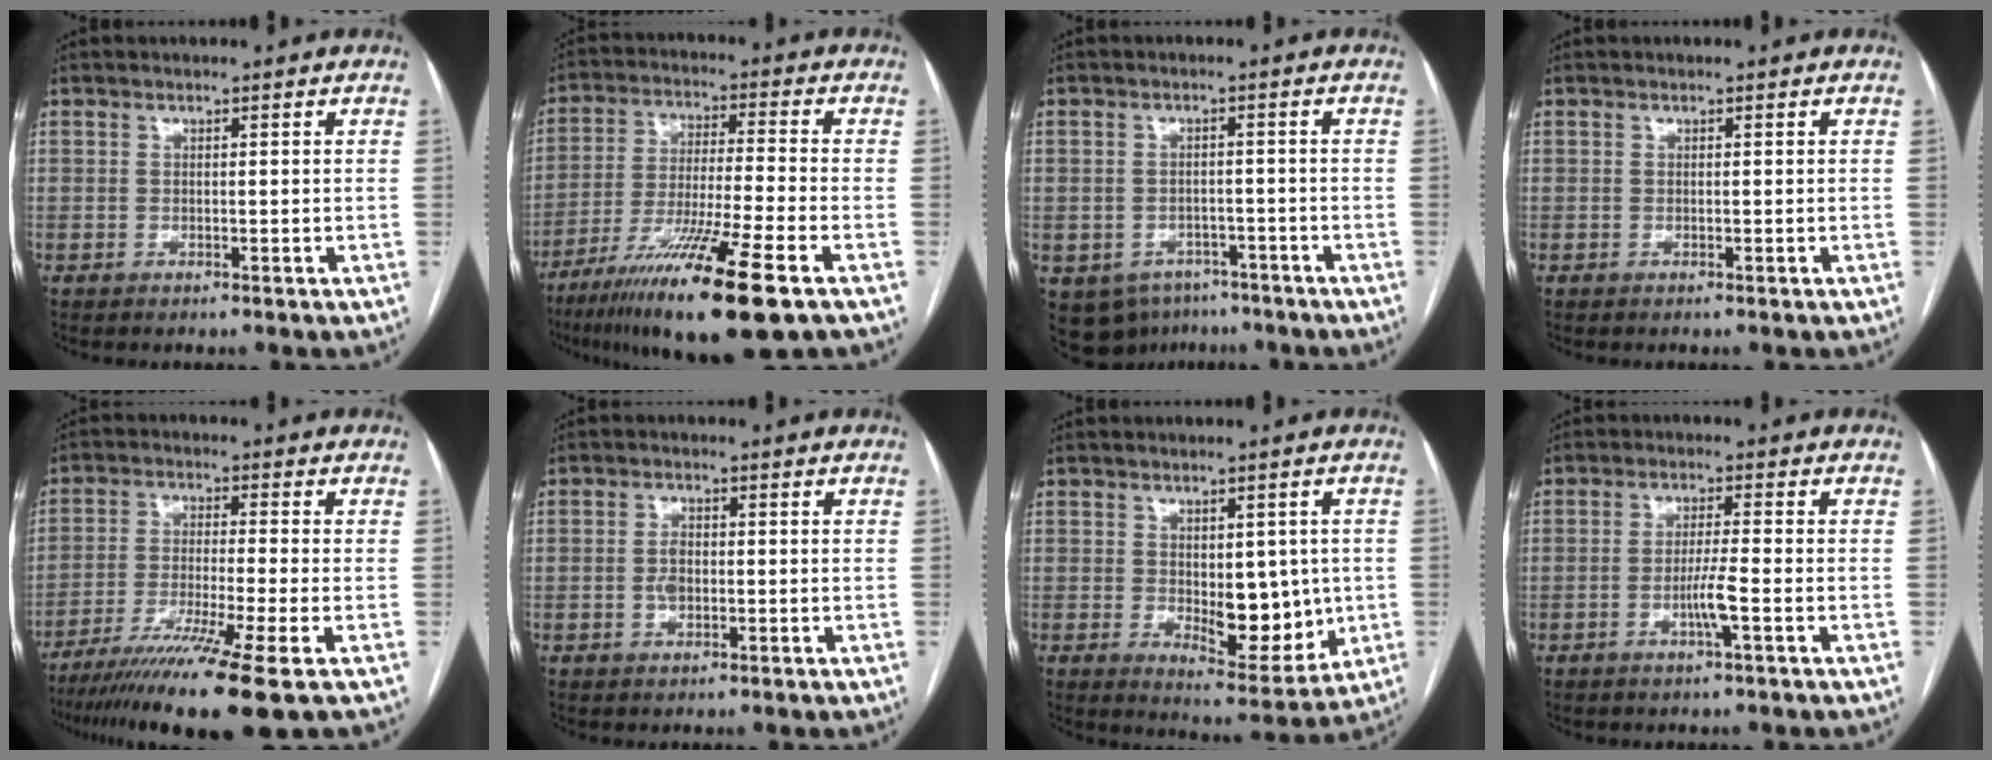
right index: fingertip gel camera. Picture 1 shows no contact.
{"total": 17.6, "force": [-10.5, 0.2, 14.2], "torque": [-0.241, -0.048, -0.183]}
{"total": 9.4, "force": [-5.5, 7.2, 2.4], "torque": [-0.052, 0.006, -0.068]}
{"total": 0.0}
{"total": 14.0, "force": [-9.6, -1.8, 10.0], "torque": [-0.173, -0.045, -0.159]}
{"total": 2.5, "force": [-0.4, 1.4, 2.0], "torque": [-0.041, 0.001, -0.007]}
{"total": 9.5, "force": [-0.4, 4.4, 8.5], "torque": [-0.109, -0.007, 0.012]}
{"total": 3.8, "force": [-1.4, -0.4, 3.5], "torque": [-0.065, -0.005, -0.028]}